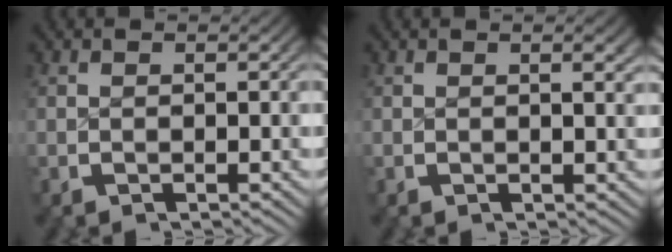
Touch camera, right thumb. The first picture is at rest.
{"total": 1.0, "force": [0.3, 0.1, 1.0], "torque": [-0.010, 0.000, 0.006]}